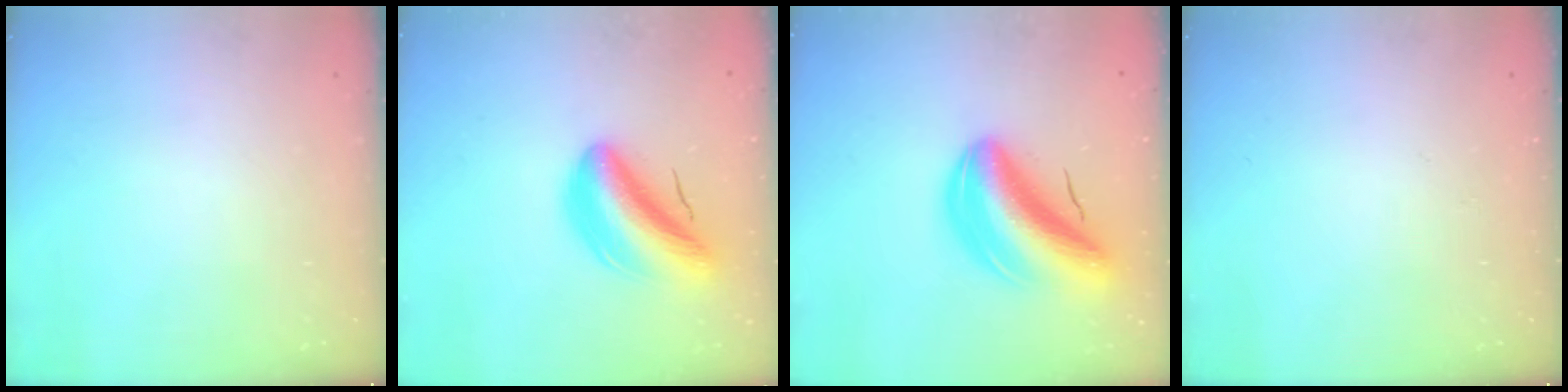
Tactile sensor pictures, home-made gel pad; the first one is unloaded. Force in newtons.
{"total": 9.7, "press": 9.3, "slide": 2.7}
{"total": 13.6, "press": 13.1, "slide": 3.8}
{"total": 0.0}